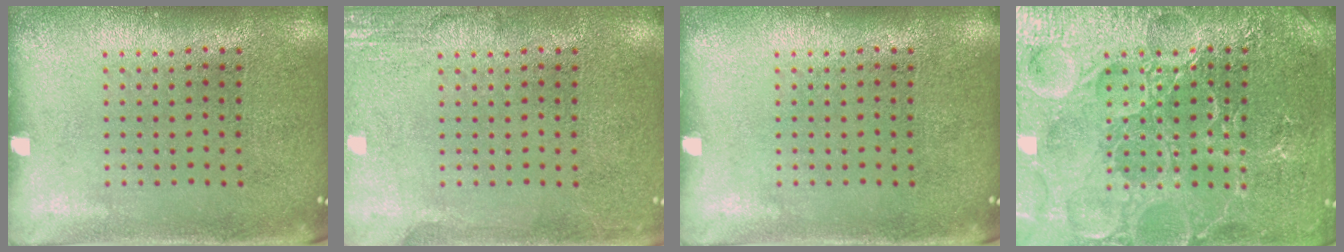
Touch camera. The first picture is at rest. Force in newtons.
{"total": 2.6, "press": 2.6, "slide": 0.3}
{"total": 0.0}
{"total": 5.7, "press": 5.7, "slide": 0.7}